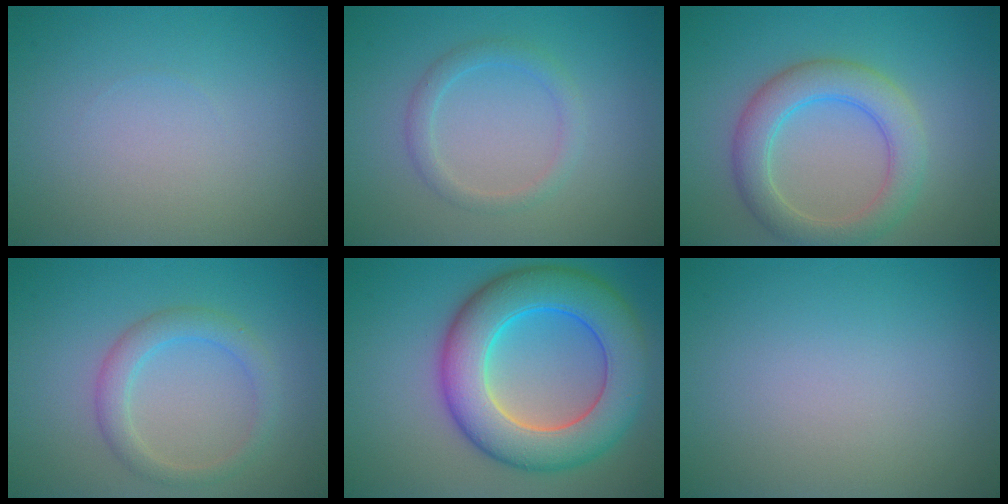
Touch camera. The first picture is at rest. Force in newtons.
{"total": 1.9, "press": 1.9, "slide": 0.2}
{"total": 4.9, "press": 4.9, "slide": 0.1}
{"total": 2.7, "press": 2.7, "slide": 0.1}
{"total": 10.2, "press": 10.2, "slide": 0.1}
{"total": 0.0}